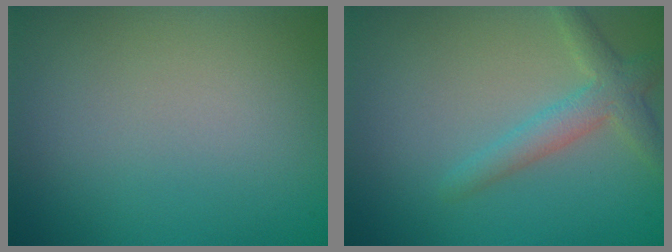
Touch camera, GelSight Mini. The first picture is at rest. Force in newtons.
{"total": 2.9, "press": 2.9, "slide": 0.1}